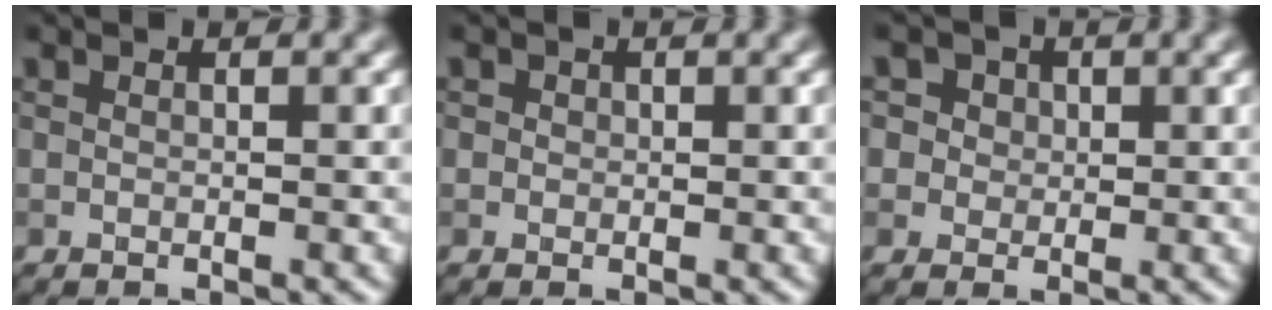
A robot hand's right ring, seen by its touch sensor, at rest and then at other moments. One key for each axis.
{"total": 0.7, "fx": 0.2, "fy": 0.7, "fz": 0.2, "tx": 0.002, "ty": -0.003, "tz": -0.001}
{"total": 5.6, "fx": 2.8, "fy": 4.3, "fz": 2.1, "tx": -0.026, "ty": 0.017, "tz": 0.025}